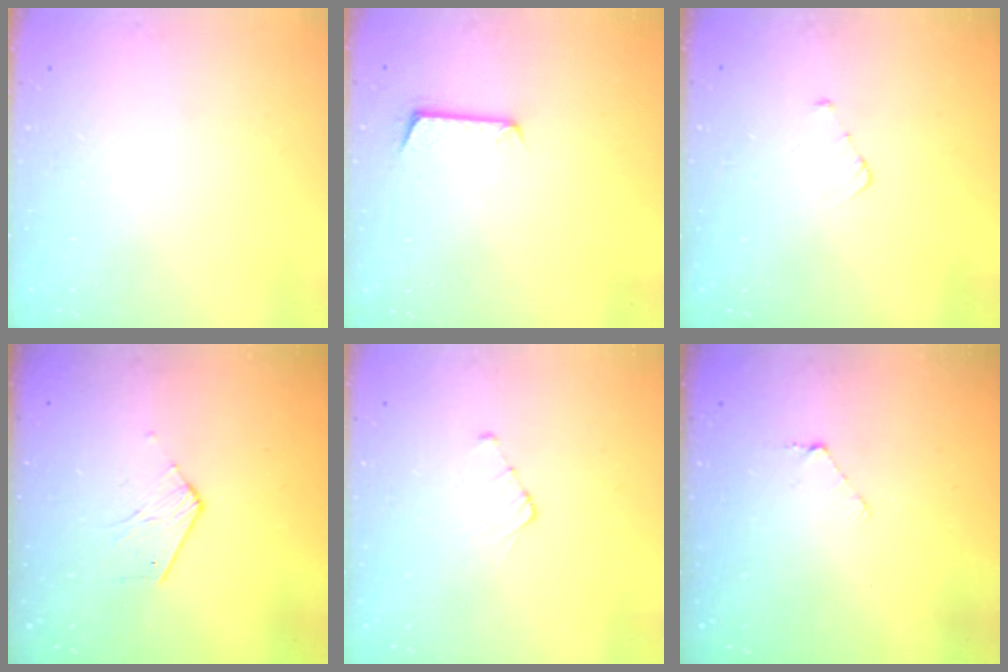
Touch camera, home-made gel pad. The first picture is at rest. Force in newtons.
{"total": 6.3, "press": 6.3, "slide": 0.5}
{"total": 2.9, "press": 2.9, "slide": 0.2}
{"total": 3.9, "press": 3.9, "slide": 0.4}
{"total": 2.5, "press": 2.5, "slide": 0.3}
{"total": 3.5, "press": 3.5, "slide": 0.3}